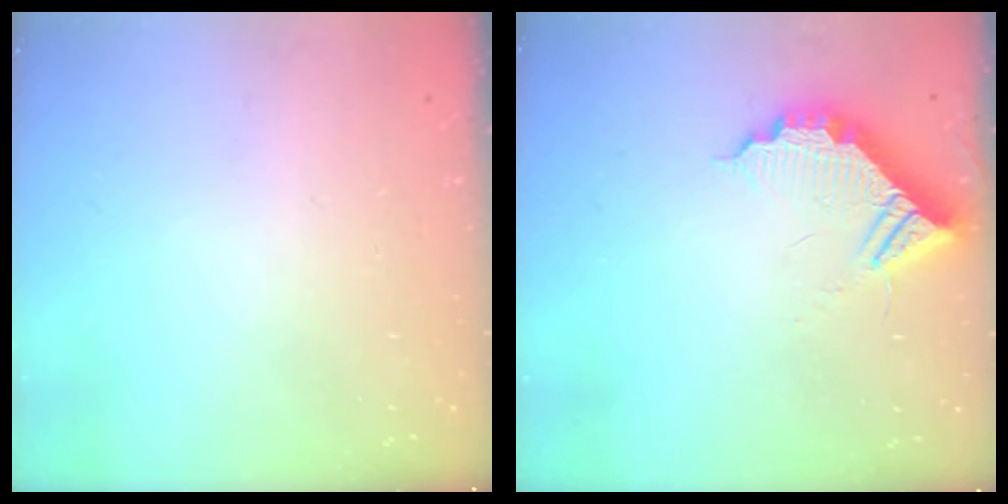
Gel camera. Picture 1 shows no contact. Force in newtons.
{"total": 10.1, "press": 10.1, "slide": 0.7}